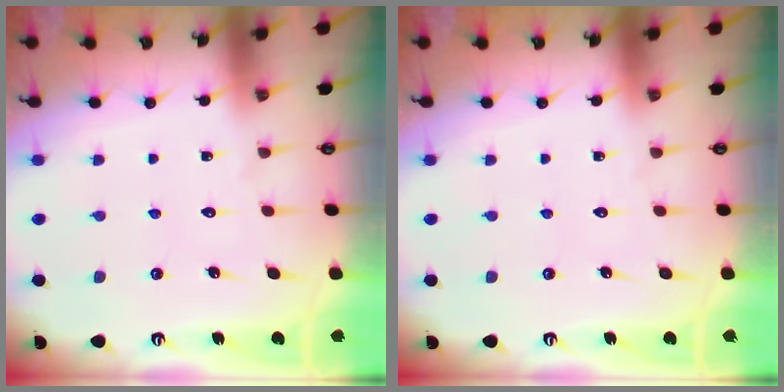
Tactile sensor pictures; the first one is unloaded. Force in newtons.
{"total": 0.0}